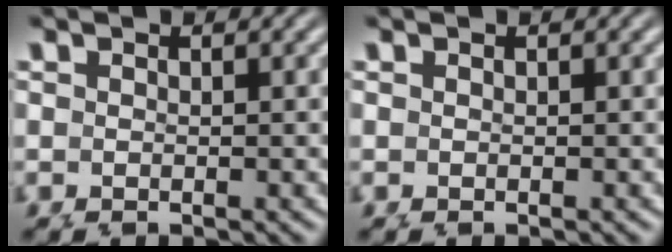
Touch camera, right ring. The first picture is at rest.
{"total": 0.0}